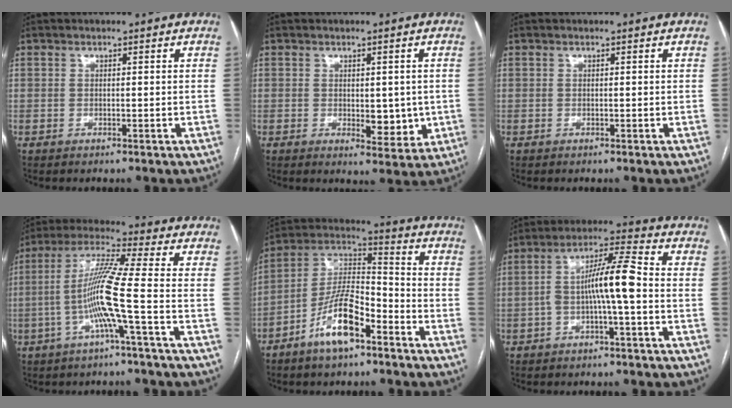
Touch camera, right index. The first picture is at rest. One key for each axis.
{"total": 5.5, "fx": -0.5, "fy": 2.7, "fz": 4.7, "tx": -0.057, "ty": -0.007, "tz": 0.003}
{"total": 0.0}
{"total": 10.4, "fx": -2.9, "fy": -1.4, "fz": 9.9, "tx": -0.201, "ty": 0.007, "tz": -0.061}
{"total": 12.4, "fx": -7.0, "fy": 3.8, "fz": 9.4, "tx": -0.193, "ty": 0.010, "tz": -0.129}
{"total": 8.7, "fx": -1.5, "fy": 0.6, "fz": 8.5, "tx": -0.155, "ty": 0.028, "tz": -0.029}